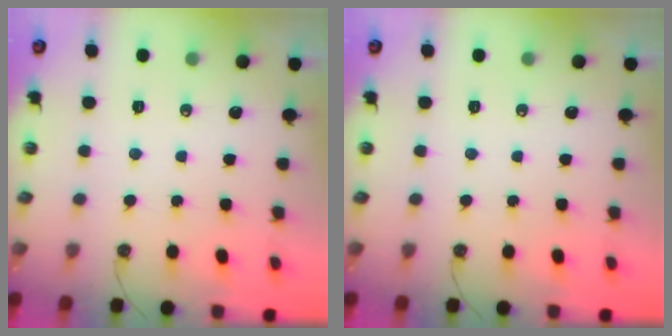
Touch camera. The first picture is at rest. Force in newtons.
{"total": 0.0}